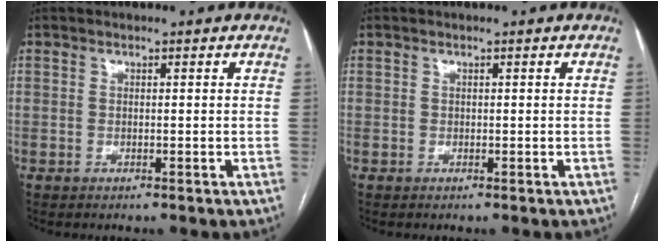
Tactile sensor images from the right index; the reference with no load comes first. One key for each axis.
{"total": 0.0}